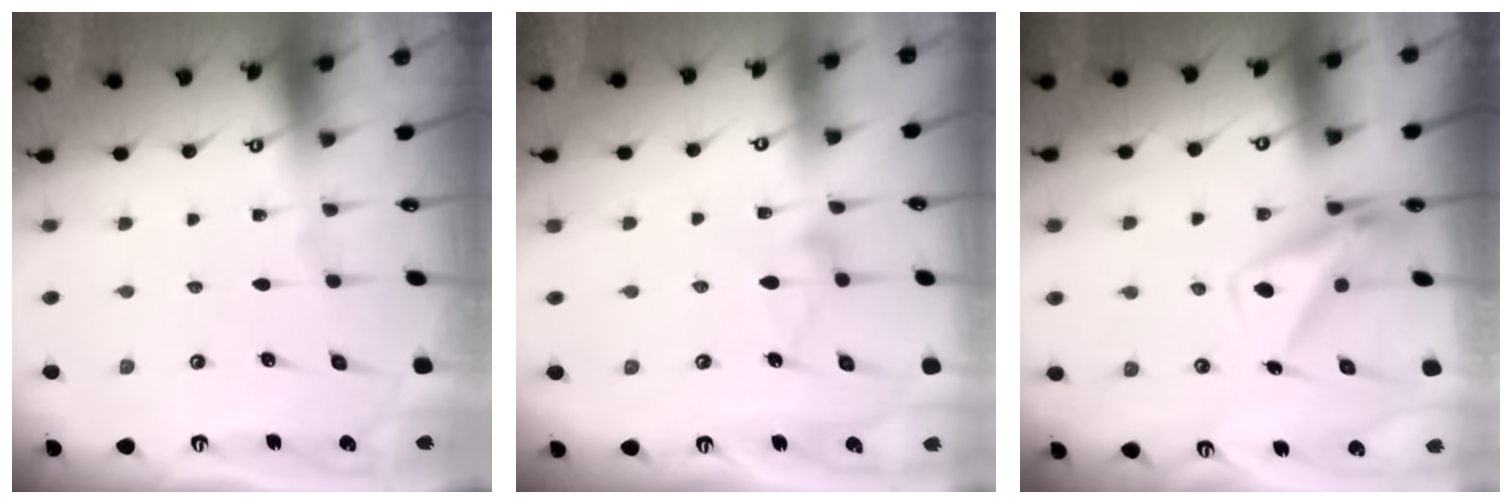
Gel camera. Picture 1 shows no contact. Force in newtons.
{"total": 8.7, "press": 8.7, "slide": 0.4}
{"total": 9.4, "press": 9.3, "slide": 1.5}